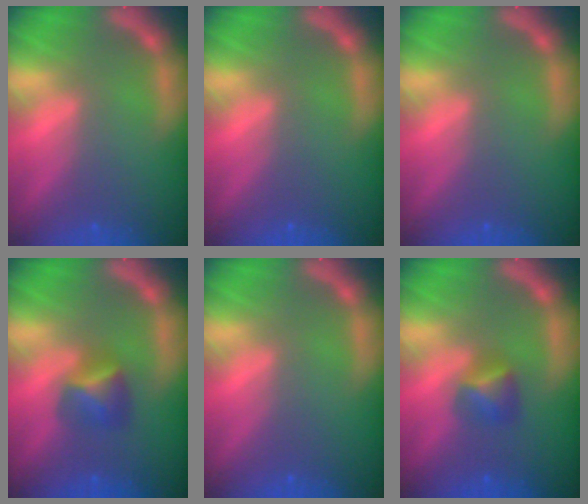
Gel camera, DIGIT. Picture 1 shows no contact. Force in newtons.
{"total": 0.0}
{"total": 0.0}
{"total": 2.9}
{"total": 0.0}
{"total": 2.4}